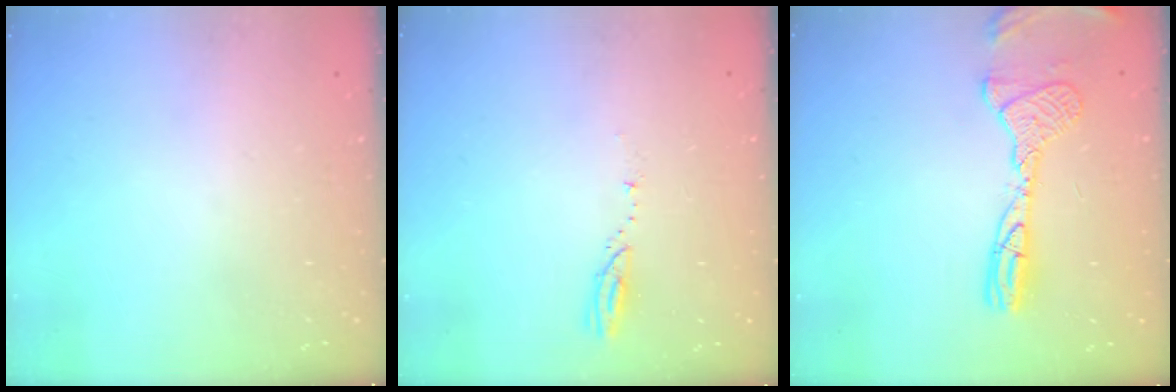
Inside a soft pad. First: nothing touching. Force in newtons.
{"total": 3.1, "press": 3.1, "slide": 0.3}
{"total": 13.3, "press": 13.0, "slide": 2.6}